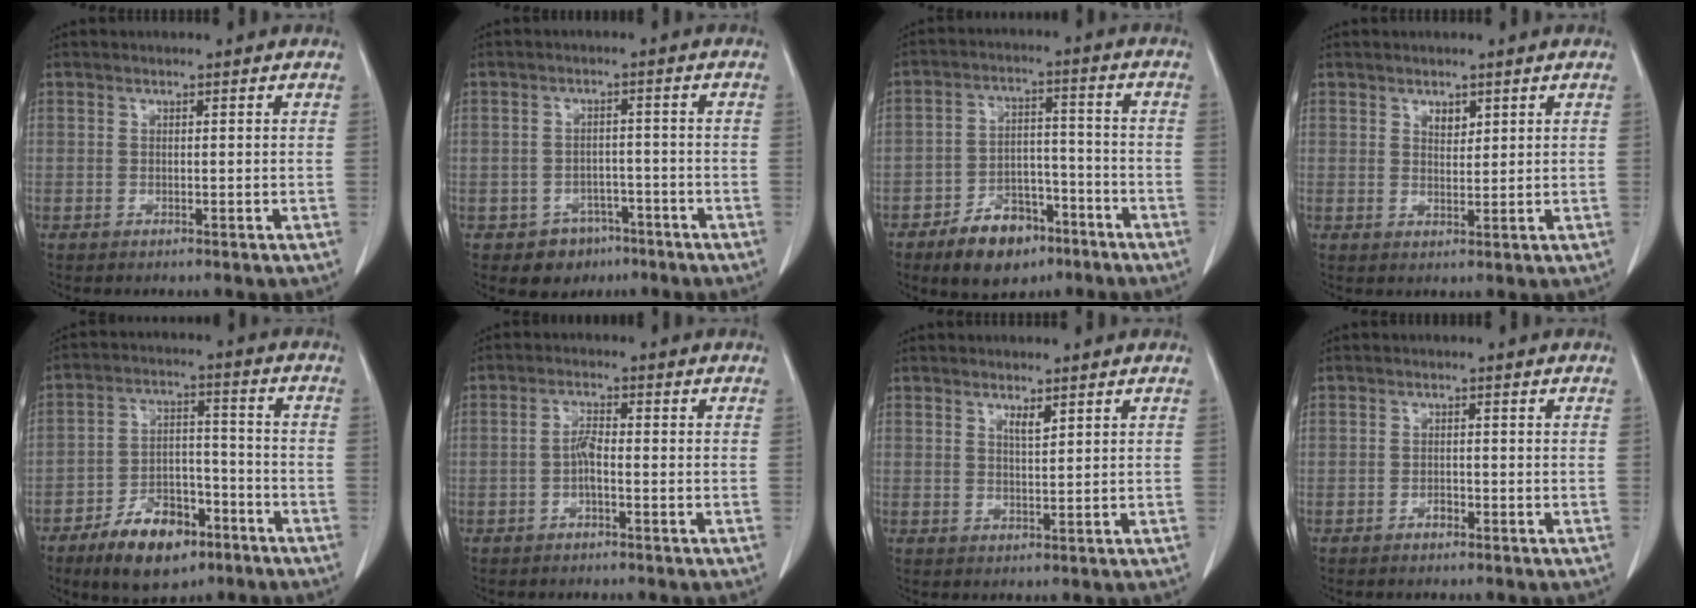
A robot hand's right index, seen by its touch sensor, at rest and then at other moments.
{"total": 5.0, "force": [-3.0, 3.9, 0.7], "torque": [-0.005, 0.013, -0.036]}
{"total": 10.0, "force": [-6.4, 5.4, 5.4], "torque": [-0.092, 0.014, -0.100]}
{"total": 1.9, "force": [1.2, 1.0, 1.1], "torque": [-0.018, -0.003, 0.025]}
{"total": 11.5, "force": [-7.2, 5.6, 7.1], "torque": [-0.121, 0.010, -0.119]}
{"total": 2.7, "force": [-0.8, 0.7, 2.5], "torque": [-0.049, 0.004, -0.016]}
{"total": 1.7, "force": [1.2, 0.2, 1.2], "torque": [-0.025, -0.004, 0.024]}
{"total": 0.9, "force": [-0.7, 0.5, 0.4], "torque": [-0.008, 0.003, -0.012]}